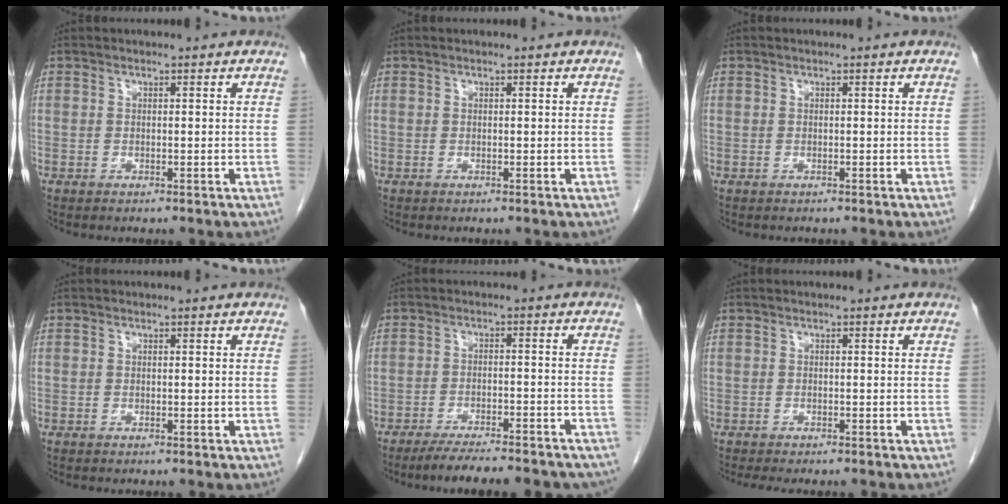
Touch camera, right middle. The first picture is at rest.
{"total": 0.0}
{"total": 0.0}
{"total": 0.0}
{"total": 15.2, "force": [-13.6, 2.2, 6.4], "torque": [-0.080, -0.006, -0.178]}
{"total": 5.6, "force": [-4.9, 1.3, 2.6], "torque": [-0.027, -0.007, -0.066]}